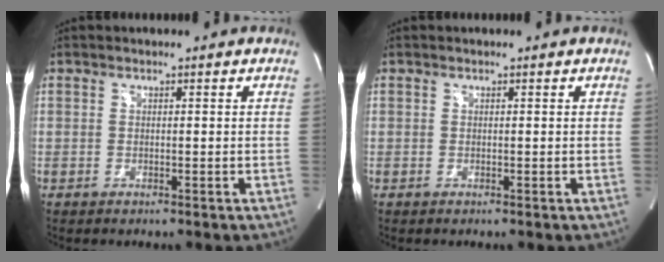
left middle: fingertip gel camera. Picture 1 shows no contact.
{"total": 0.0}